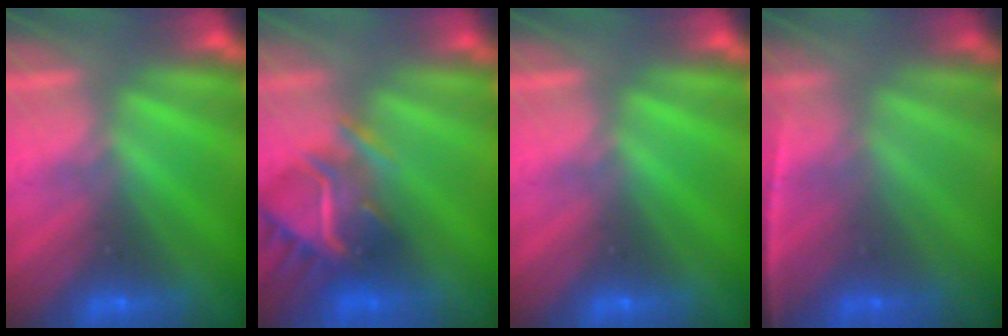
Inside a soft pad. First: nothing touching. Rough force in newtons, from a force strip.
{"total": 6.4}
{"total": 0.0}
{"total": 1.6}